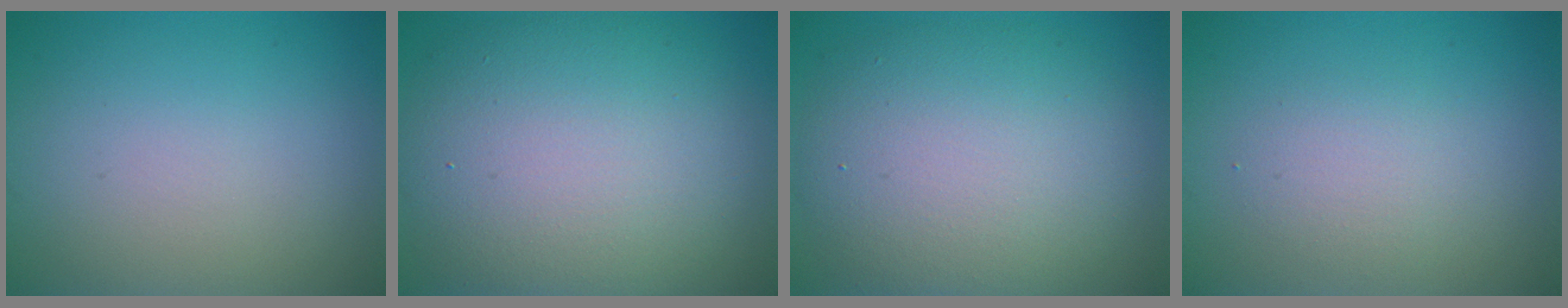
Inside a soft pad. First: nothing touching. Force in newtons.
{"total": 12.3, "press": 12.3, "slide": 0.6}
{"total": 9.5, "press": 9.5, "slide": 0.1}
{"total": 2.0, "press": 2.0, "slide": 0.2}